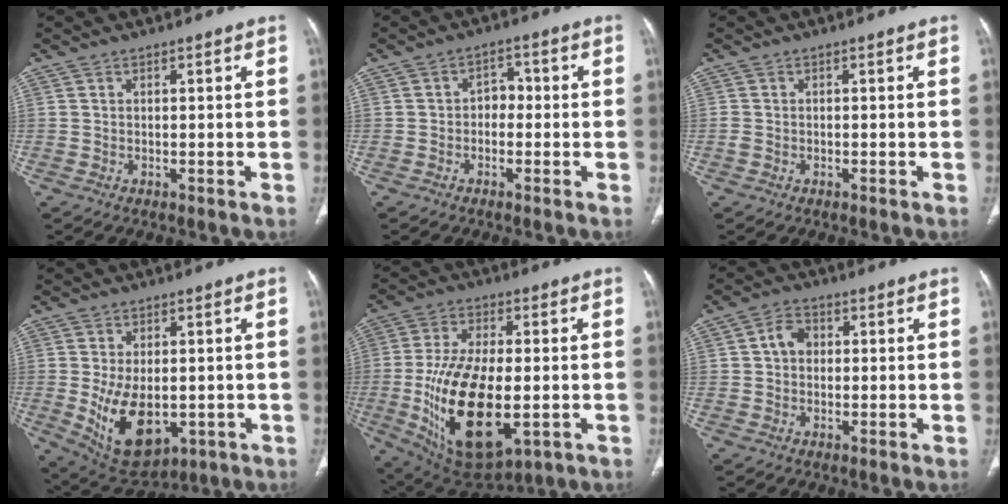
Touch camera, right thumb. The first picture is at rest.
{"total": 3.3, "force": [-0.6, 2.5, 2.1], "torque": [-0.013, 0.019, -0.021]}
{"total": 0.9, "force": [-0.3, 0.7, 0.6], "torque": [-0.017, -0.001, -0.007]}
{"total": 12.2, "force": [-2.2, 7.2, 9.6], "torque": [-0.149, -0.011, -0.012]}
{"total": 21.4, "force": [-4.1, 10.3, 18.3], "torque": [-0.343, -0.011, -0.049]}
{"total": 4.2, "force": [0.4, 3.4, 2.4], "torque": [-0.031, 0.013, -0.001]}